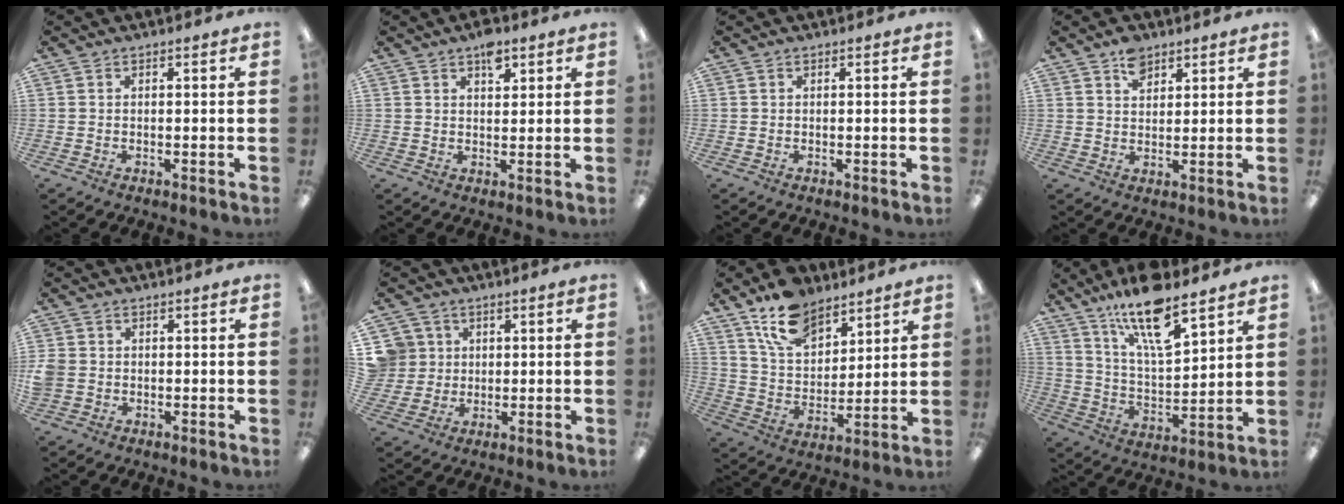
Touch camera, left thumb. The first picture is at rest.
{"total": 4.9, "force": [3.0, 2.5, 2.9], "torque": [-0.022, -0.016, 0.046]}
{"total": 0.0}
{"total": 5.0, "force": [3.4, 3.0, 2.0], "torque": [-0.025, -0.010, 0.060]}
{"total": 3.1, "force": [-0.4, 2.9, 1.2], "torque": [-0.026, 0.005, -0.007]}
{"total": 6.6, "force": [2.2, 6.3, 0.2], "torque": [-0.017, 0.005, 0.046]}
{"total": 13.7, "force": [9.9, 7.4, 5.9], "torque": [-0.116, -0.044, 0.189]}
{"total": 16.5, "force": [11.9, 5.1, 10.2], "torque": [-0.177, -0.059, 0.200]}